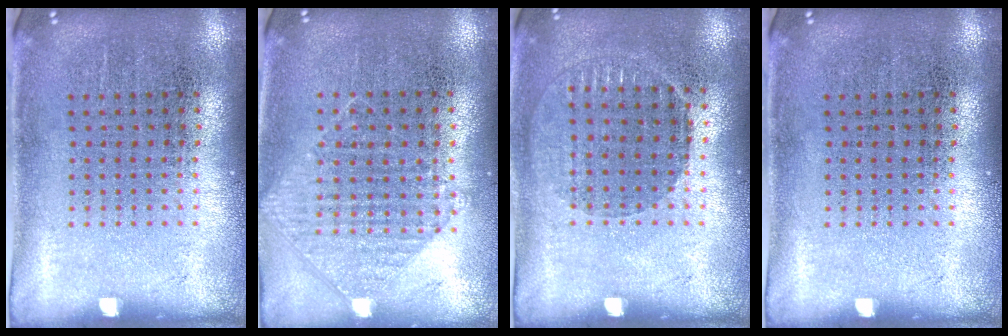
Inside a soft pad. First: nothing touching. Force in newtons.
{"total": 0.9, "press": 0.8, "slide": 0.3}
{"total": 0.9, "press": 0.8, "slide": 0.4}
{"total": 0.0}